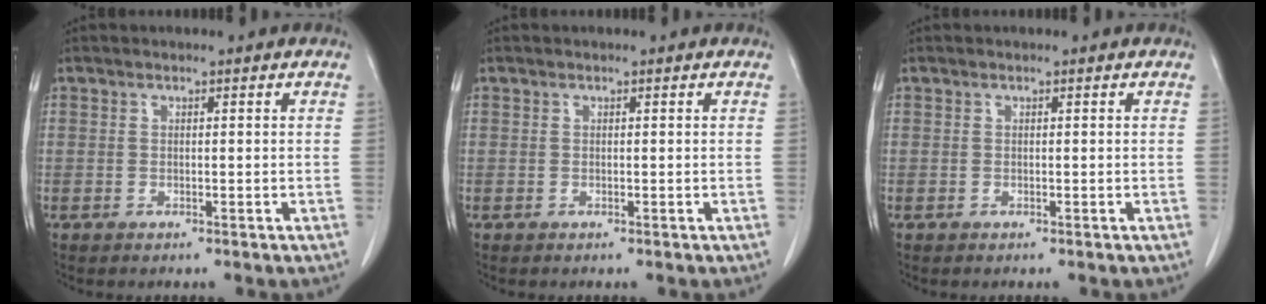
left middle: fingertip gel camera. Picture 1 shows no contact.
{"total": 0.0}
{"total": 0.0}